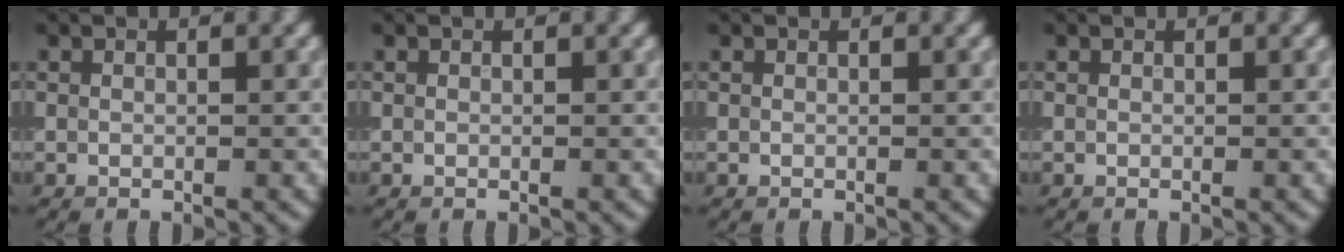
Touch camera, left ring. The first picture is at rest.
{"total": 0.0}
{"total": 0.0}
{"total": 0.0}